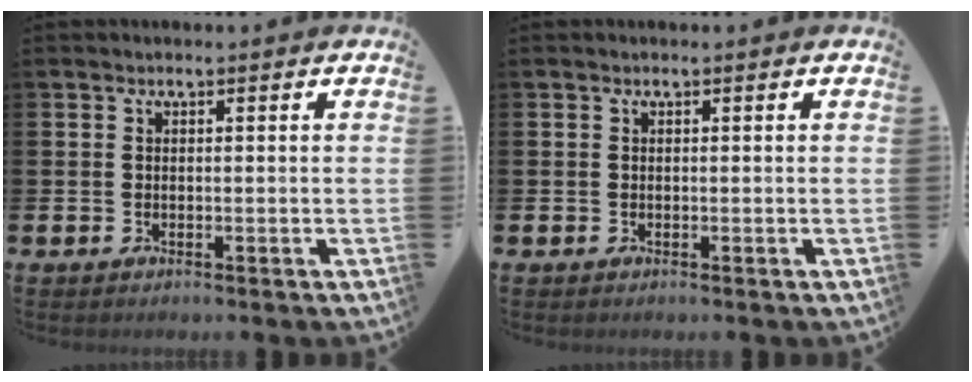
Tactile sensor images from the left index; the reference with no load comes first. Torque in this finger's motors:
{"motor_torque": [0.00, 0.00, 0.00, 0.00]}